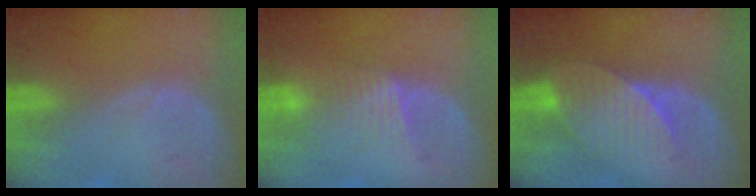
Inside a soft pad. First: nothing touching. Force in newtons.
{"total": 4.0, "press": 4.0, "slide": 0.4}
{"total": 7.4, "press": 6.9, "slide": 2.6}